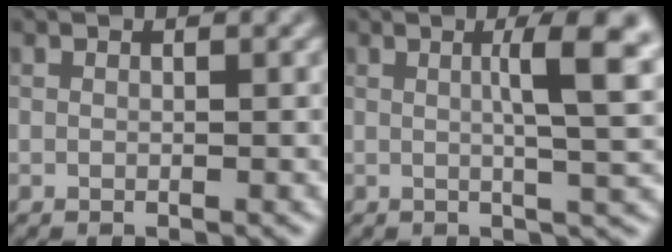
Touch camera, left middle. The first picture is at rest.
{"total": 6.1, "force": [1.2, 1.1, 5.8], "torque": [-0.073, 0.008, 0.015]}